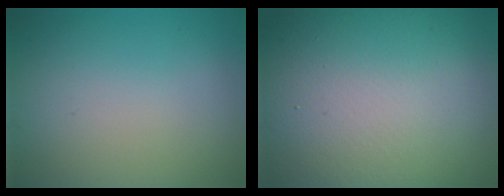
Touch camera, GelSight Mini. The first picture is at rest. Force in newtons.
{"total": 20.7, "press": 20.7, "slide": 1.0}